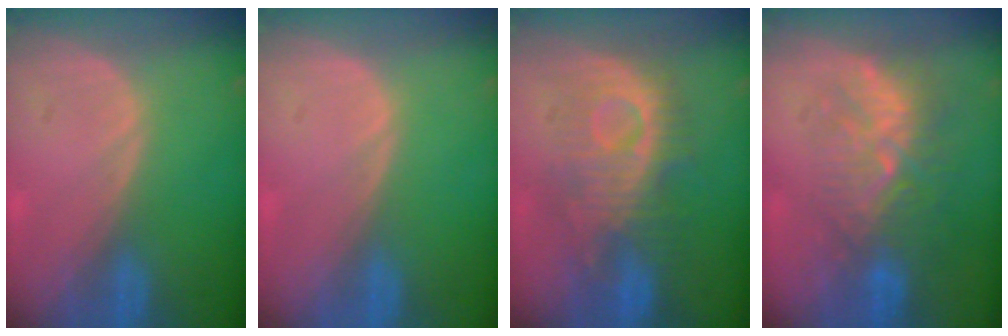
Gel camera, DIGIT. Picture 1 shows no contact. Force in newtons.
{"total": 0.0}
{"total": 9.1, "press": 9.1, "slide": 0.3}
{"total": 9.1, "press": 8.4, "slide": 3.5}